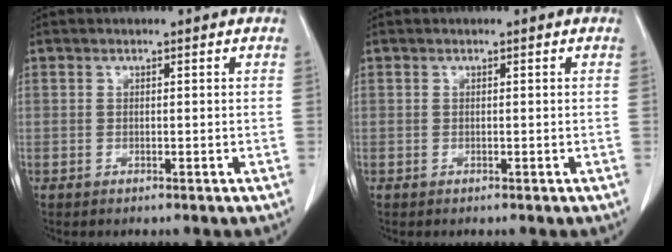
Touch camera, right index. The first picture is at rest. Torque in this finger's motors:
{"motor_torque": [-0.02, 0.03, -0.03, 0.00]}